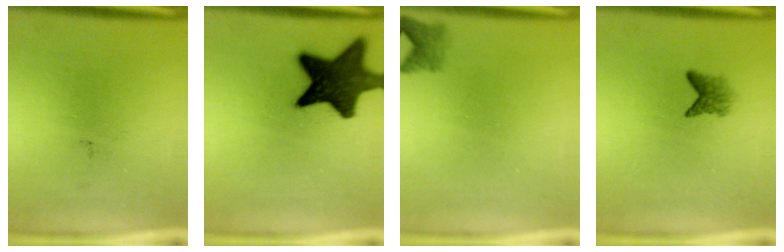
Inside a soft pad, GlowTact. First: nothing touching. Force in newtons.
{"total": 15.2}
{"total": 2.0}
{"total": 2.2}